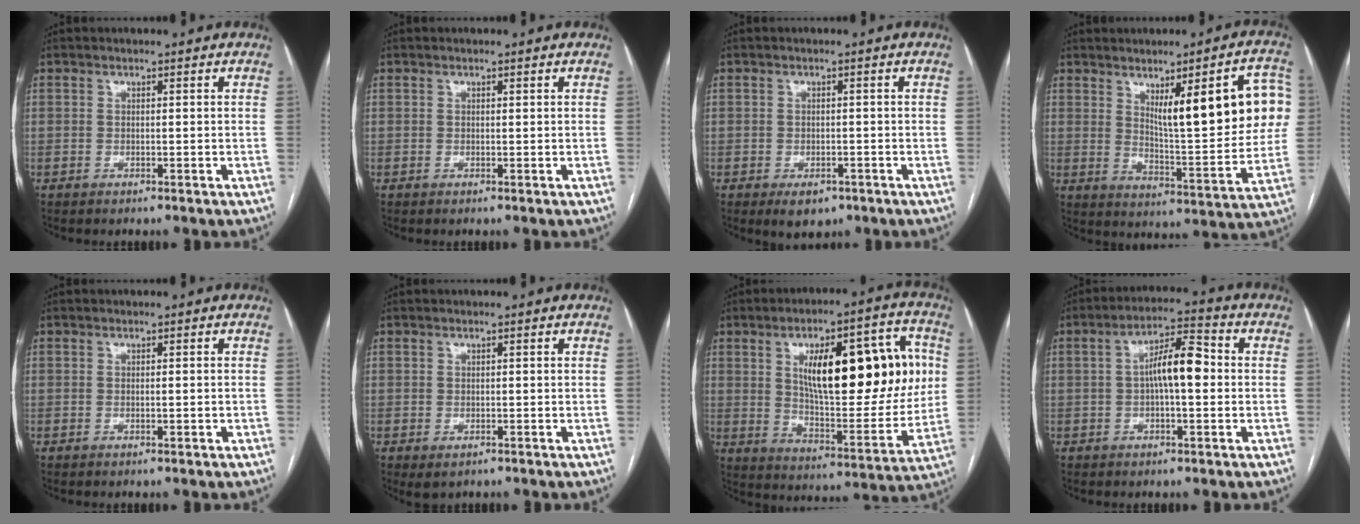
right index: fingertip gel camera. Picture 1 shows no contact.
{"total": 0.0}
{"total": 3.8, "force": [-2.2, 2.5, 2.0], "torque": [-0.025, -0.001, -0.022]}
{"total": 17.6, "force": [5.1, 3.6, 16.4], "torque": [-0.214, 0.003, 0.079]}
{"total": 0.8, "force": [-0.2, 0.1, 0.7], "torque": [-0.015, -0.002, 0.000]}
{"total": 1.7, "force": [-0.6, 1.1, 1.1], "torque": [-0.015, -0.002, -0.002]}
{"total": 23.9, "force": [5.4, 7.5, 22.0], "torque": [-0.323, 0.022, 0.084]}
{"total": 7.9, "force": [0.2, 2.1, 7.6], "torque": [-0.140, 0.025, 0.000]}